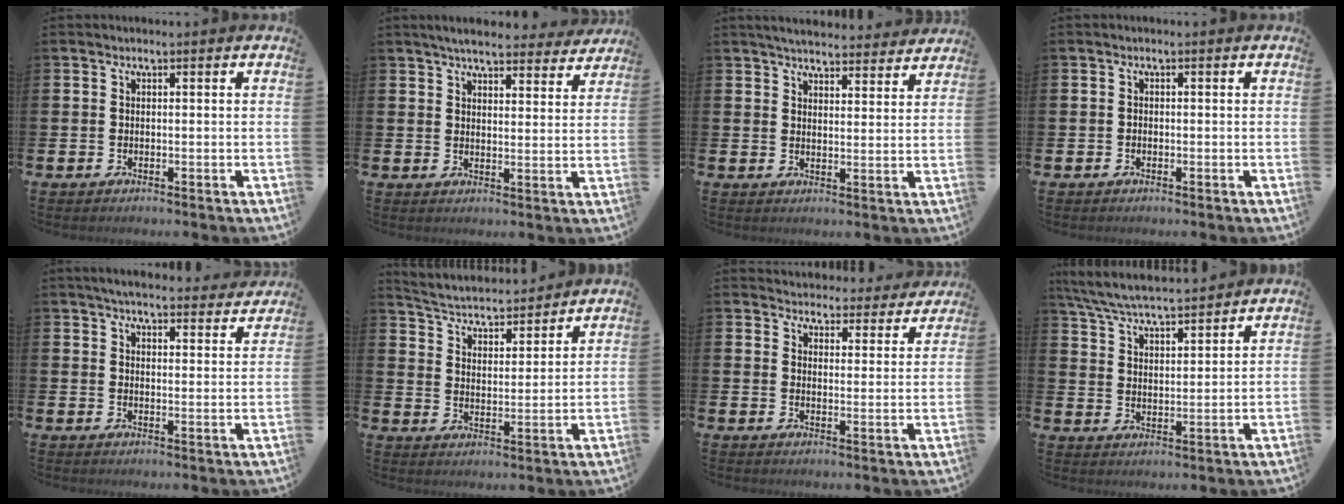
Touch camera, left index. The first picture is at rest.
{"total": 5.0, "force": [4.7, 0.8, 1.5], "torque": [-0.035, -0.023, 0.082]}
{"total": 4.5, "force": [4.4, 0.7, 0.7], "torque": [-0.019, -0.028, 0.077]}
{"total": 0.6, "force": [-0.3, 0.4, 0.1], "torque": [-0.009, 0.005, -0.007]}
{"total": 4.5, "force": [4.4, 0.6, 1.0], "torque": [-0.026, -0.026, 0.076]}
{"total": 4.2, "force": [4.1, 0.9, 0.5], "torque": [-0.036, -0.036, 0.066]}
{"total": 3.7, "force": [3.6, 0.9, -0.2], "torque": [-0.006, -0.034, 0.061]}
{"total": 6.4, "force": [6.2, 0.4, 1.6], "torque": [-0.058, -0.035, 0.110]}